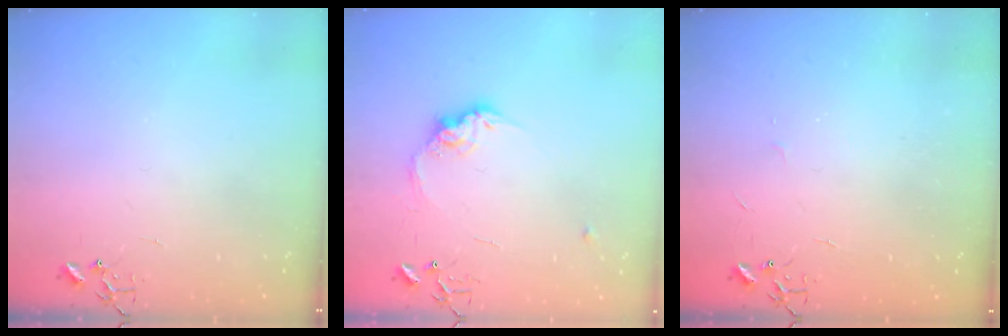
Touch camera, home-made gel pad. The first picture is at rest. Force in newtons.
{"total": 10.7, "press": 10.7, "slide": 0.6}
{"total": 2.1, "press": 2.1, "slide": 0.4}